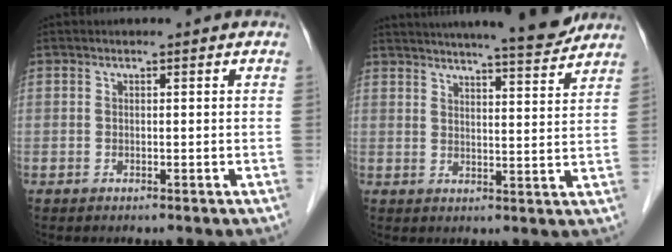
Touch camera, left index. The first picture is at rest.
{"total": 14.1, "force": [12.8, 0.3, 5.9], "torque": [-0.094, -0.004, 0.167]}